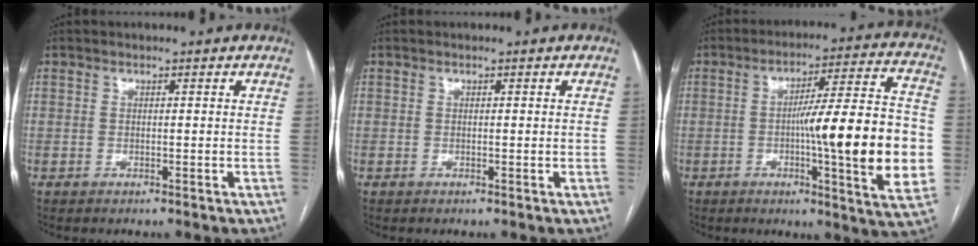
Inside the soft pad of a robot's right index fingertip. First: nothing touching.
{"total": 0.5, "force": [0.0, 0.1, 0.5], "torque": [-0.011, 0.001, 0.004]}
{"total": 19.8, "force": [-2.8, 0.9, 19.5], "torque": [-0.256, 0.006, -0.037]}